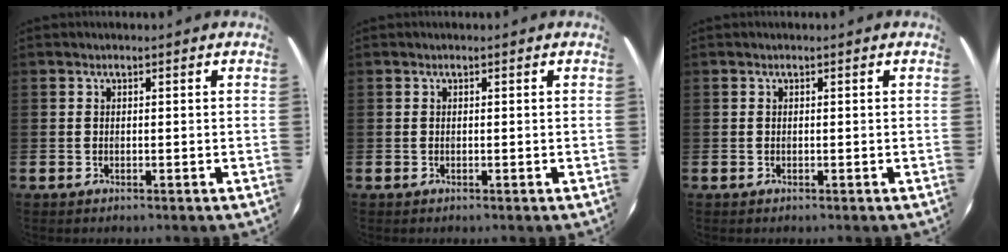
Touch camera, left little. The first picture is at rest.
{"total": 0.0}
{"total": 0.0}